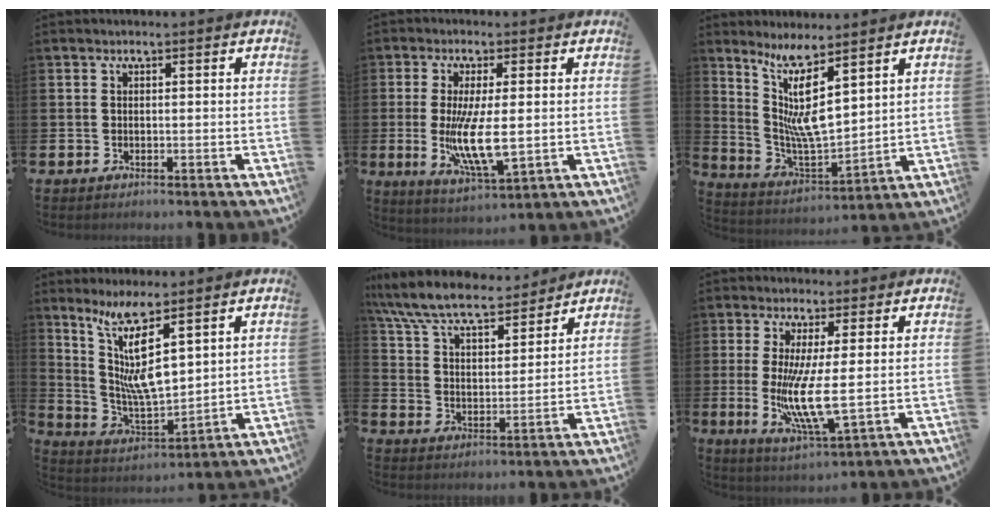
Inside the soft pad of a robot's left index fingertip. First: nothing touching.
{"total": 8.4, "force": [0.3, 2.6, 8.0], "torque": [-0.138, -0.017, 0.002]}
{"total": 8.8, "force": [5.4, 1.8, 6.7], "torque": [-0.146, -0.033, 0.095]}
{"total": 9.5, "force": [5.5, 2.0, 7.5], "torque": [-0.161, -0.021, 0.097]}
{"total": 8.5, "force": [7.8, 1.7, 3.0], "torque": [-0.097, -0.049, 0.138]}
{"total": 8.0, "force": [0.7, 1.4, 7.9], "torque": [-0.132, -0.026, 0.011]}